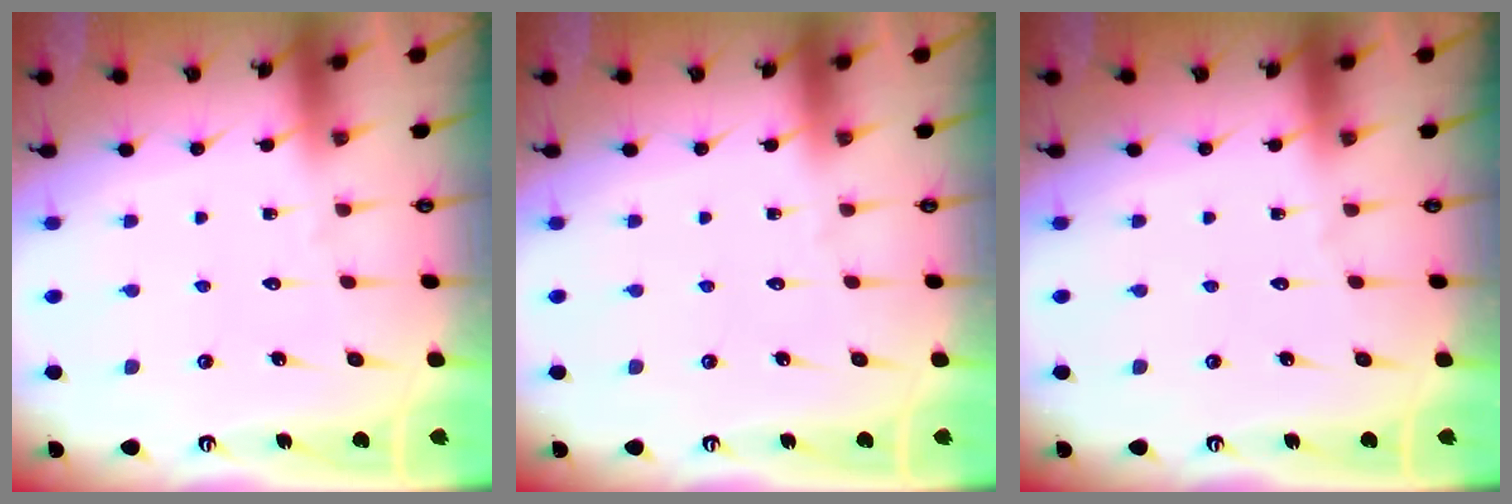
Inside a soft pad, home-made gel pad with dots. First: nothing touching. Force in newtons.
{"total": 0.0}
{"total": 0.0}